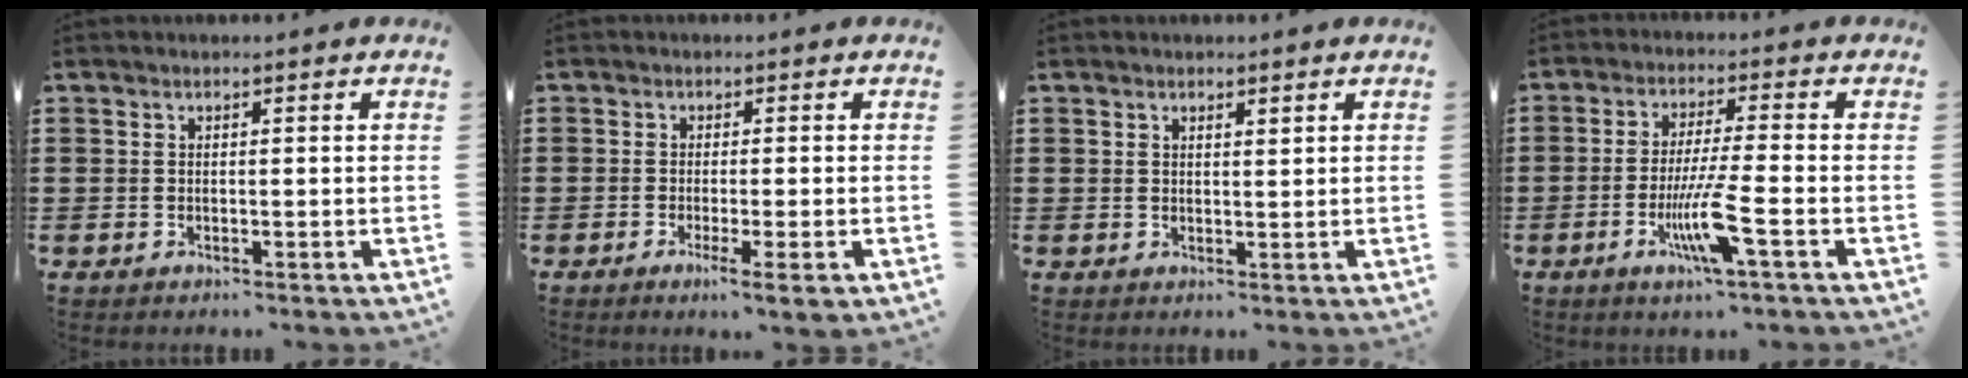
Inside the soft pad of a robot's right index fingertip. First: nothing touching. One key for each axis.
{"total": 3.3, "fx": -1.7, "fy": 0.1, "fz": 2.8, "tx": -0.052, "ty": -0.014, "tz": -0.028}
{"total": 1.1, "fx": 1.0, "fy": 0.4, "fz": 0.4, "tx": -0.008, "ty": 0.002, "tz": 0.018}
{"total": 8.3, "fx": -3.3, "fy": 0.2, "fz": 7.7, "tx": -0.158, "ty": -0.021, "tz": -0.065}